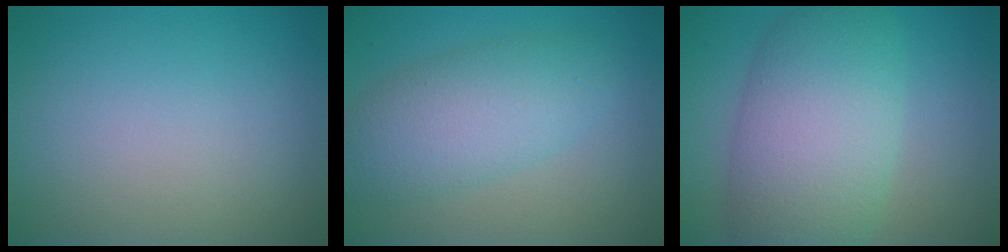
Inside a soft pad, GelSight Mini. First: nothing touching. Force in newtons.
{"total": 5.6, "press": 5.6, "slide": 0.1}
{"total": 9.4, "press": 9.4, "slide": 0.6}